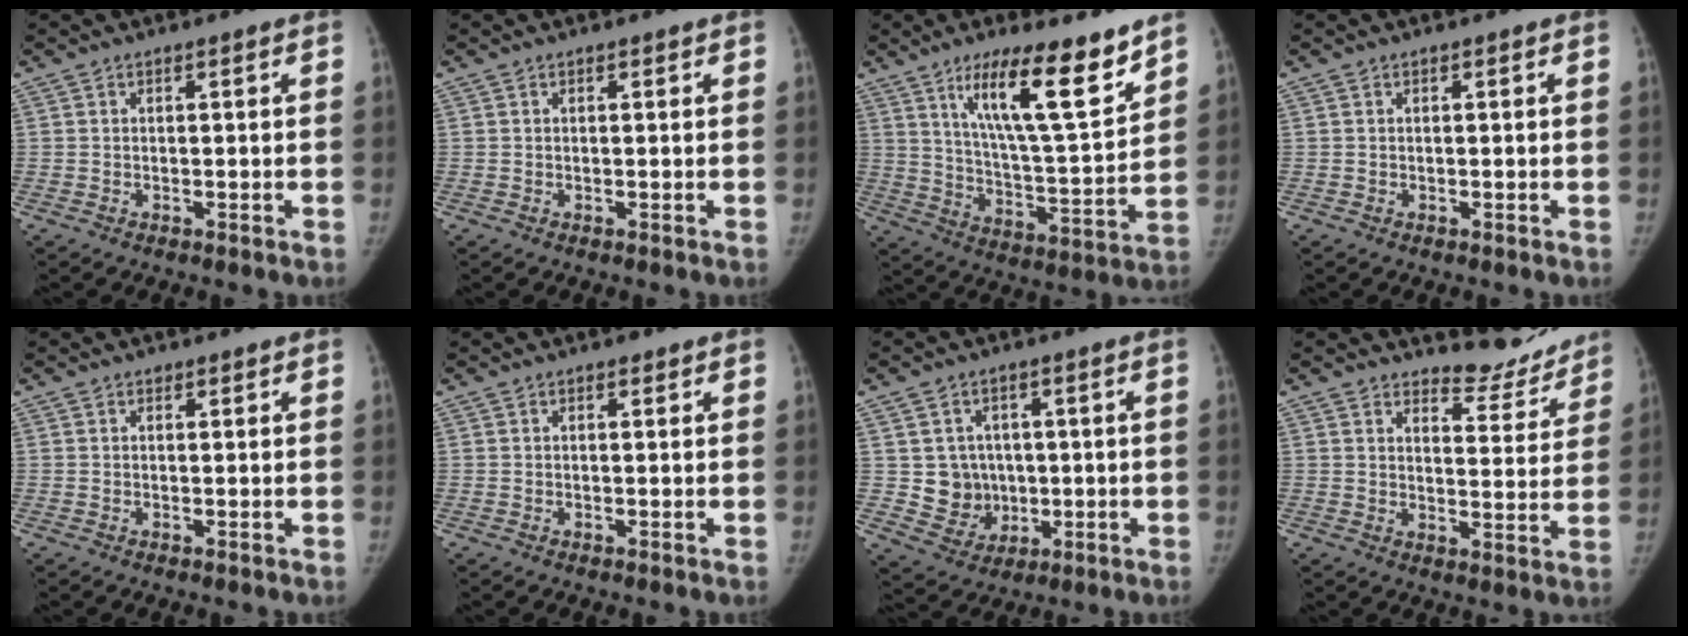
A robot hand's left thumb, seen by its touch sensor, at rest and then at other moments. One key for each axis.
{"total": 0.0}
{"total": 17.4, "fx": 11.2, "fy": 3.6, "fz": 12.9, "tx": -0.184, "ty": -0.072, "tz": 0.194}
{"total": 0.0}
{"total": 0.6, "fx": 0.4, "fy": 0.4, "fz": 0.1, "tx": 0.002, "ty": -0.002, "tz": 0.004}
{"total": 0.8, "fx": 0.5, "fy": 0.5, "fz": 0.4, "tx": -0.001, "ty": -0.002, "tz": 0.004}
{"total": 7.7, "fx": 0.5, "fy": 7.2, "fz": 2.5, "tx": -0.002, "ty": 0.002, "tz": 0.021}
{"total": 8.5, "fx": 8.1, "fy": 2.5, "fz": 0.7, "tx": 0.022, "ty": -0.078, "tz": 0.107}